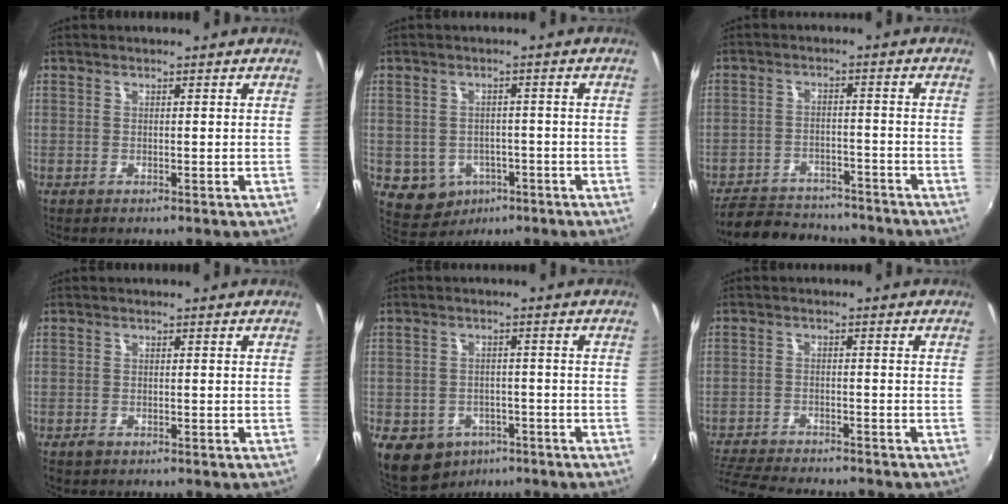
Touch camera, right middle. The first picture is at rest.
{"total": 6.9, "force": [-2.7, 5.9, 2.3], "torque": [-0.061, -0.003, -0.022]}
{"total": 10.8, "force": [-9.6, 3.6, 3.4], "torque": [-0.093, -0.002, -0.144]}
{"total": 1.2, "force": [-0.9, 0.7, 0.4], "torque": [-0.010, -0.003, -0.017]}
{"total": 10.2, "force": [-5.7, 7.6, 3.6], "torque": [-0.100, -0.002, -0.073]}
{"total": 11.1, "force": [-10.0, 1.9, 4.3], "torque": [-0.114, -0.020, -0.169]}